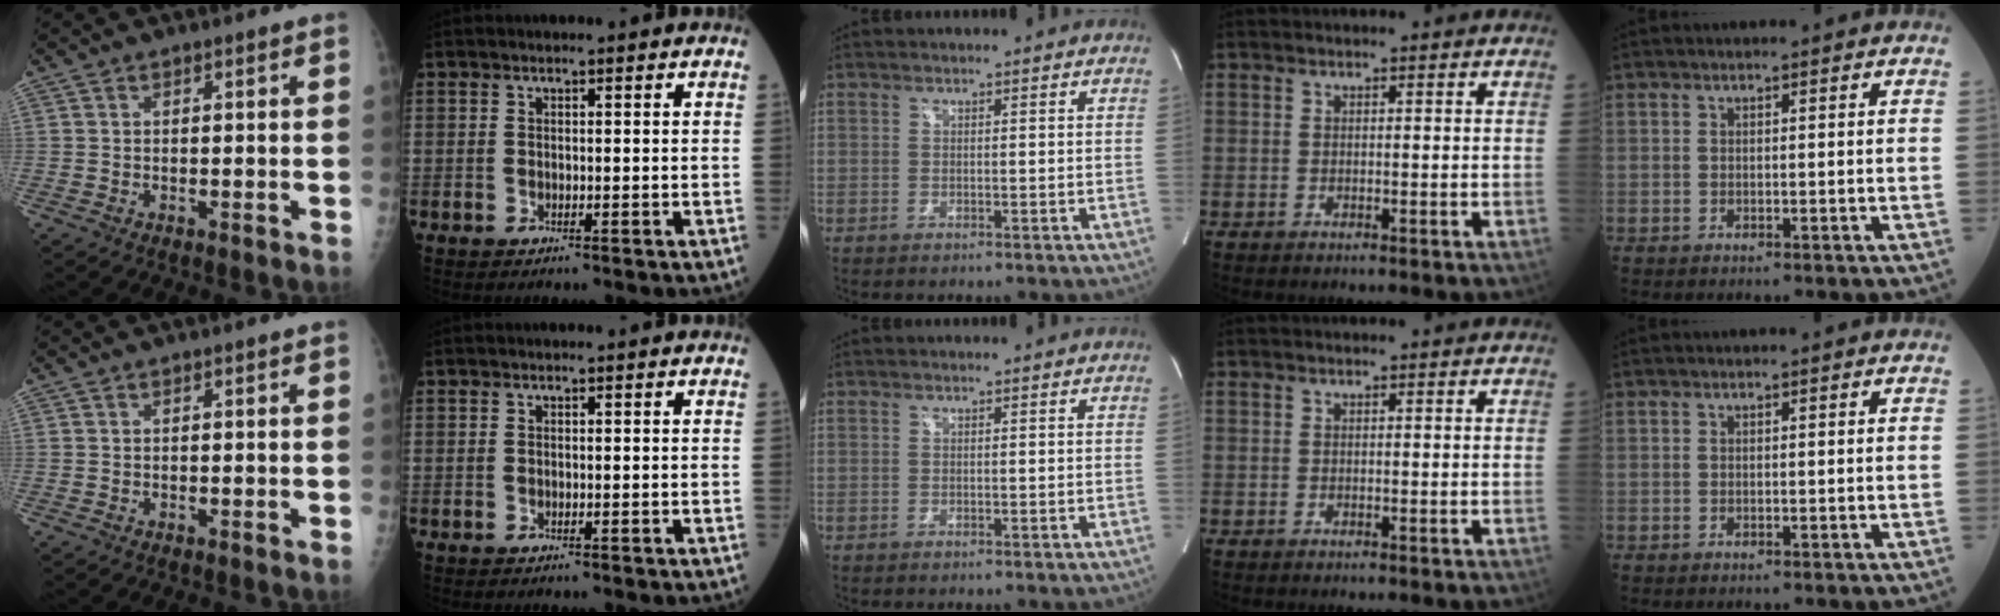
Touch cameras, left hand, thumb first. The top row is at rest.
{}